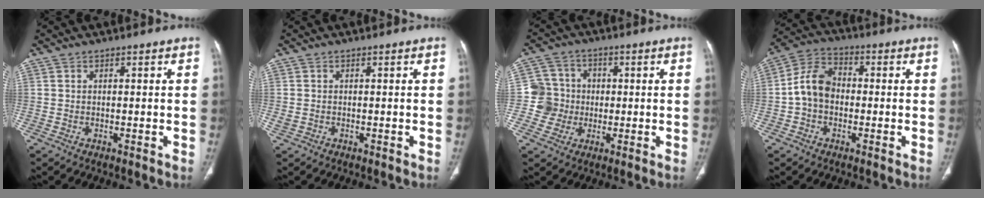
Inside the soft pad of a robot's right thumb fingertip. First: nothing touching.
{"total": 0.9, "force": [-0.3, 0.7, 0.5], "torque": [-0.020, 0.001, -0.005]}
{"total": 7.3, "force": [-0.6, 7.2, 0.7], "torque": [0.027, 0.016, -0.018]}
{"total": 8.7, "force": [-0.9, 6.4, 5.8], "torque": [-0.097, 0.030, -0.030]}